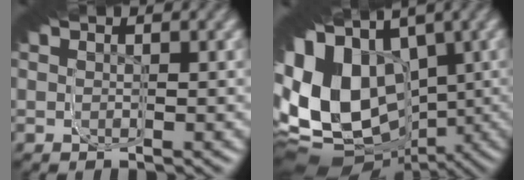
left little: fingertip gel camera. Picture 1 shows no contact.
{"total": 19.2, "force": [-5.0, 12.1, 14.1], "torque": [-0.224, -0.032, -0.067]}